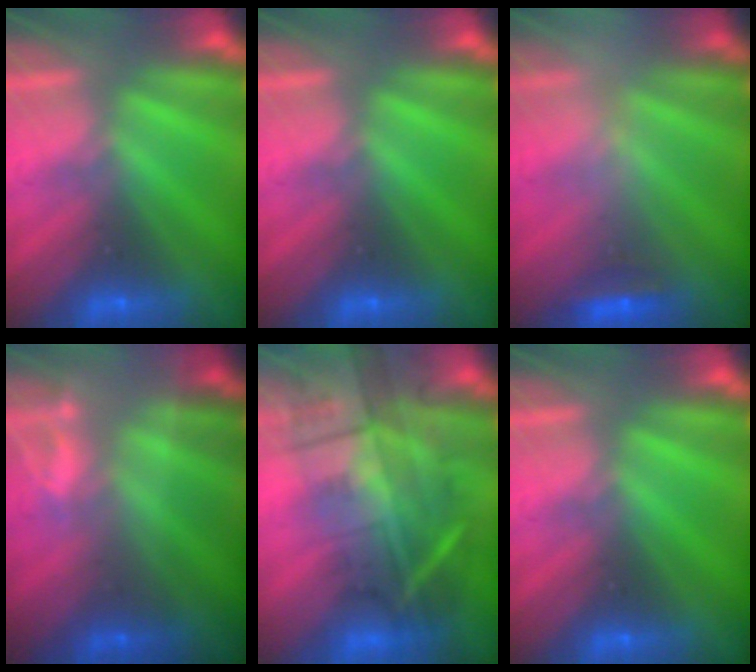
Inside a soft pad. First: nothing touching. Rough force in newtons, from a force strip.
{"total": 0.0}
{"total": 2.4}
{"total": 1.8}
{"total": 7.0}
{"total": 0.0}